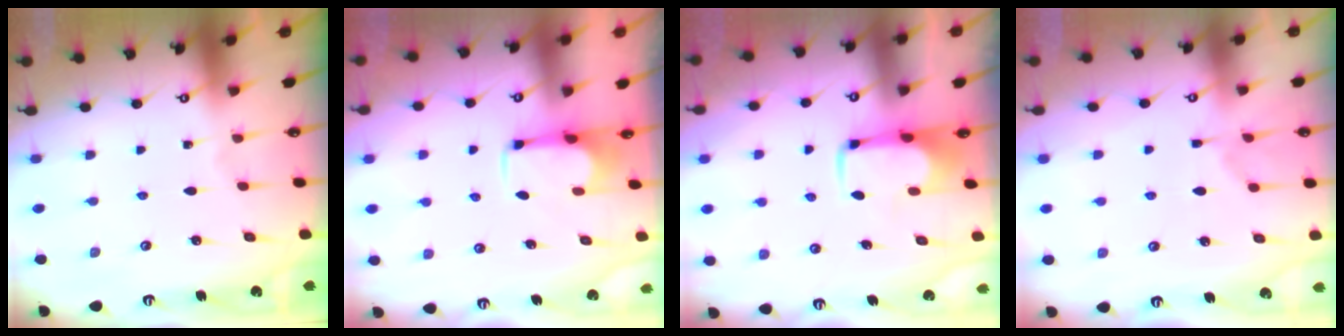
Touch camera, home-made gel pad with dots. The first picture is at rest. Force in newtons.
{"total": 2.7, "press": 2.6, "slide": 0.9}
{"total": 1.9, "press": 1.9, "slide": 0.4}
{"total": 1.6, "press": 0.8, "slide": 1.4}